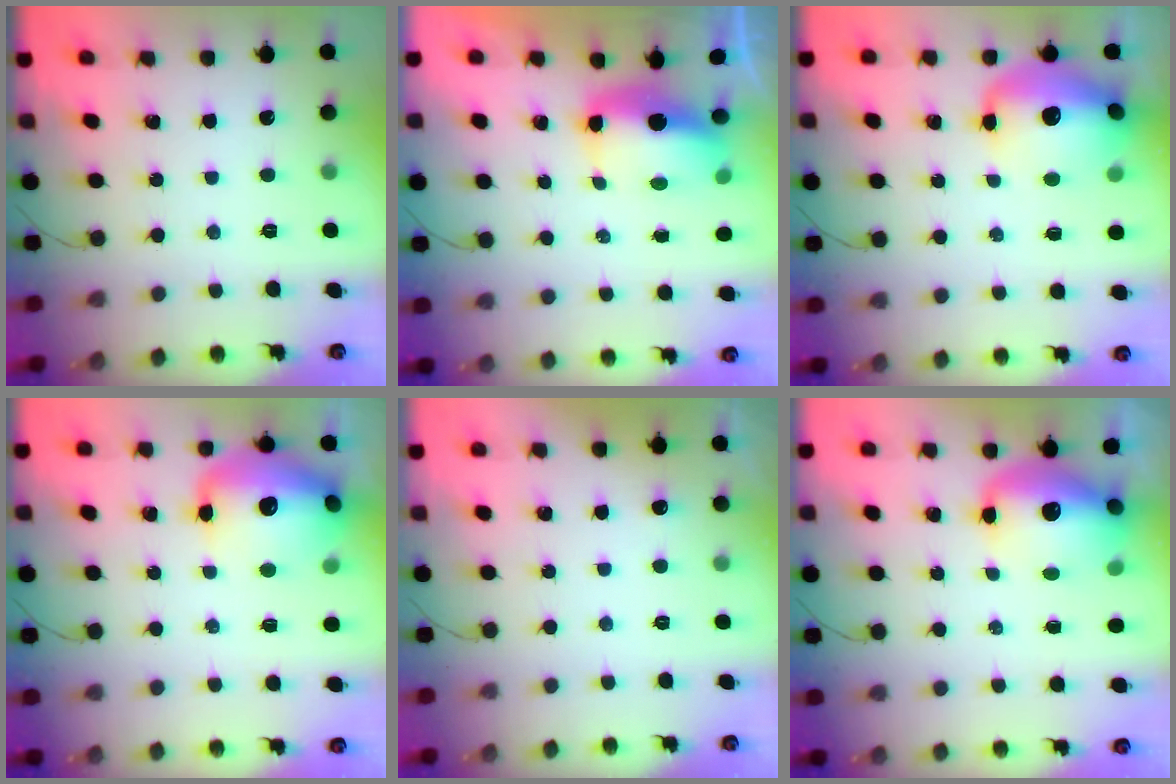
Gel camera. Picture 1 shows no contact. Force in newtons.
{"total": 8.6, "press": 8.4, "slide": 1.8}
{"total": 15.5, "press": 15.1, "slide": 3.7}
{"total": 17.0, "press": 16.5, "slide": 3.9}
{"total": 2.8, "press": 2.5, "slide": 1.2}
{"total": 14.5, "press": 14.1, "slide": 3.5}